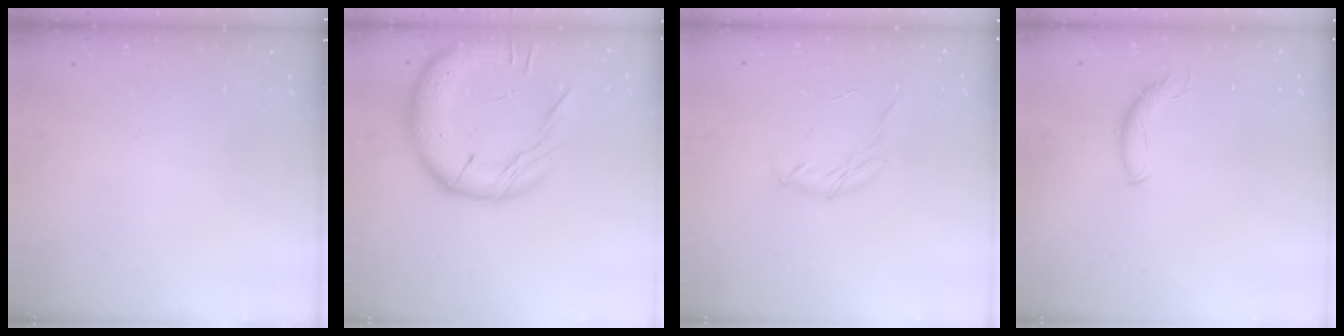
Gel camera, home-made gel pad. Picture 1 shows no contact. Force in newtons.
{"total": 20.3, "press": 20.2, "slide": 2.1}
{"total": 6.5, "press": 6.5, "slide": 0.9}
{"total": 7.5, "press": 7.5, "slide": 0.6}